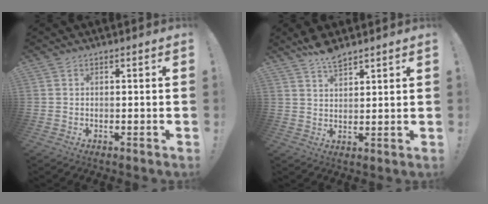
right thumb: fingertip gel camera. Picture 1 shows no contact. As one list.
[{"total": 6.1, "force": [5.1, 1.8, 2.7], "torque": [-0.043, -0.032, 0.091]}]